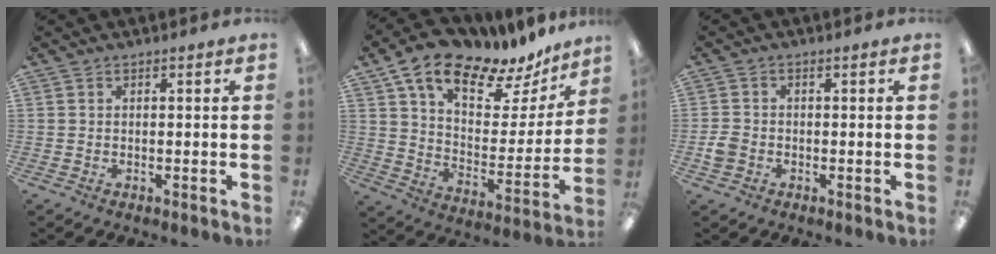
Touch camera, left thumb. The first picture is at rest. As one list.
[{"total": 17.2, "force": [13.3, 6.9, 8.6], "torque": [-0.133, -0.102, 0.227]}, {"total": 2.8, "force": [-1.0, 2.2, 1.4], "torque": [-0.023, 0.007, -0.019]}]